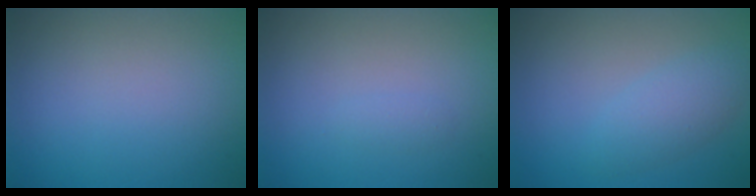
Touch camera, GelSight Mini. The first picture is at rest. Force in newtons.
{"total": 0.7, "press": 0.7, "slide": 0.0}
{"total": 2.8, "press": 2.8, "slide": 0.1}